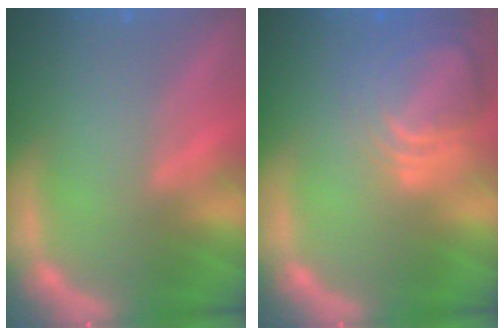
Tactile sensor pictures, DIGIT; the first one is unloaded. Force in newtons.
{"total": 7.5}